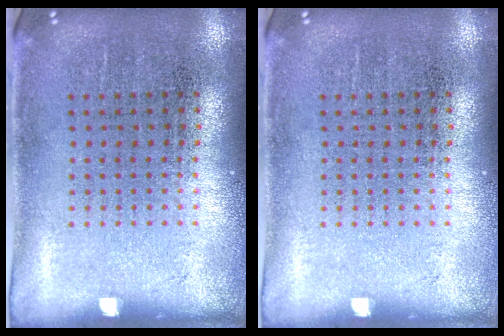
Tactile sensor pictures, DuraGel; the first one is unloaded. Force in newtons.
{"total": 0.0}